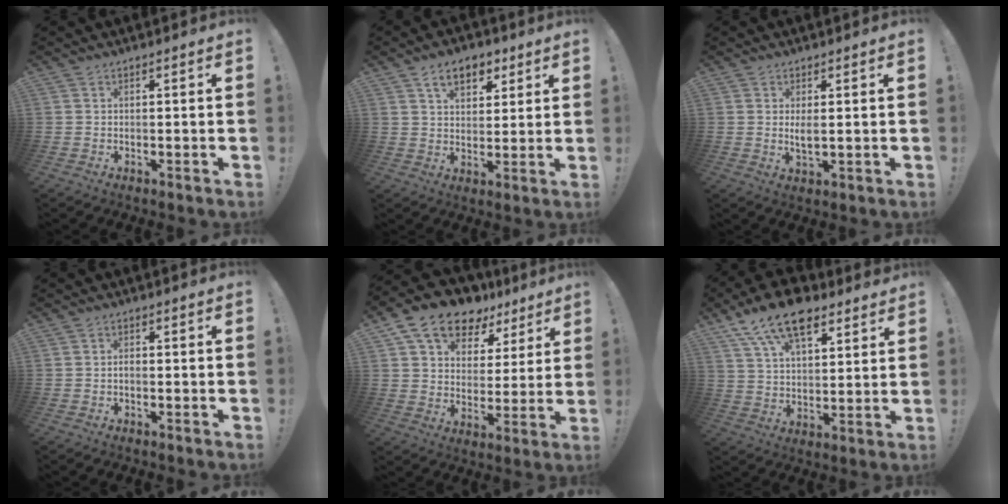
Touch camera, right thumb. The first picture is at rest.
{"total": 9.7, "force": [5.1, 6.0, 5.7], "torque": [-0.086, -0.009, 0.095]}
{"total": 3.1, "force": [0.7, 1.0, 2.9], "torque": [-0.032, -0.011, 0.009]}
{"total": 1.1, "force": [-0.6, 0.5, 0.8], "torque": [-0.013, 0.002, -0.012]}
{"total": 14.7, "force": [9.6, 9.0, 6.4], "torque": [-0.116, -0.057, 0.179]}
{"total": 15.5, "force": [9.6, 7.6, 9.5], "torque": [-0.164, -0.051, 0.173]}